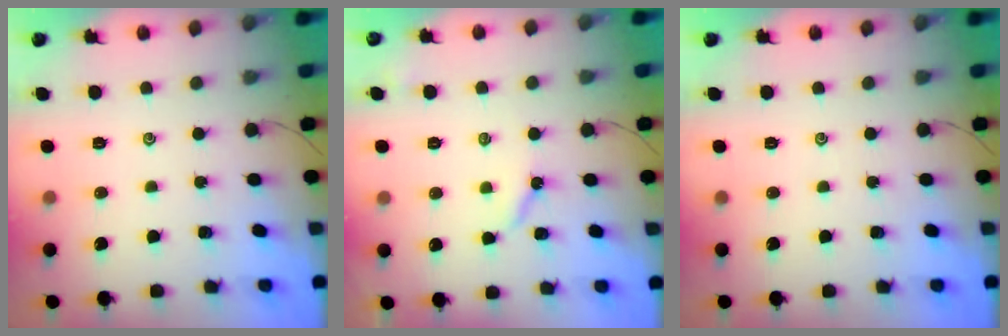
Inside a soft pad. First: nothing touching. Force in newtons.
{"total": 3.5, "press": 3.5, "slide": 0.3}
{"total": 0.0}